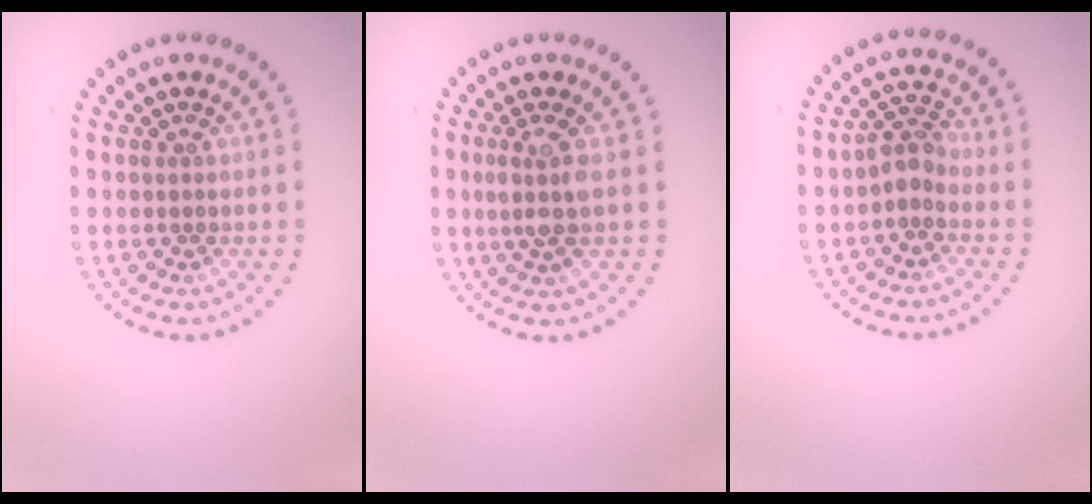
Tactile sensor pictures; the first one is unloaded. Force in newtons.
{"total": 2.6, "press": 2.2, "slide": 1.5}
{"total": 2.1, "press": 1.8, "slide": 1.2}